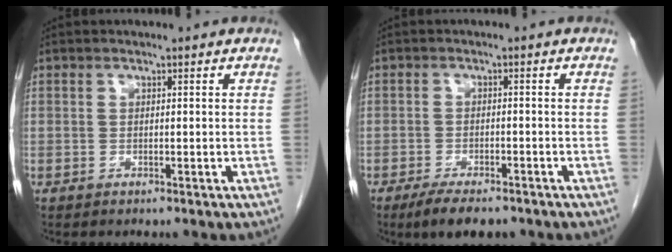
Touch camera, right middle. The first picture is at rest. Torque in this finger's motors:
{"motor_torque": [0.55, -0.36, 0.04, 0.04]}